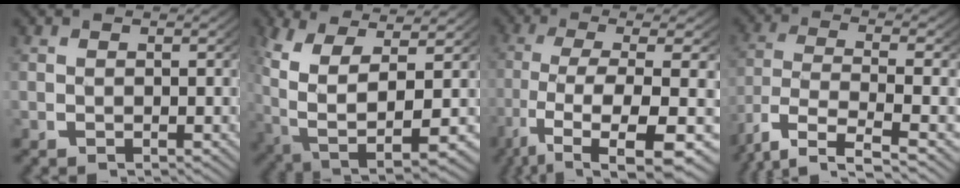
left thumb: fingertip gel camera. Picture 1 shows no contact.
{"total": 11.9, "force": [-0.4, 7.0, 9.6], "torque": [-0.211, -0.049, 0.022]}
{"total": 12.5, "force": [-3.8, 6.0, 10.3], "torque": [-0.221, -0.053, -0.024]}
{"total": 8.6, "force": [-2.9, 4.7, 6.6], "torque": [-0.166, -0.036, -0.023]}